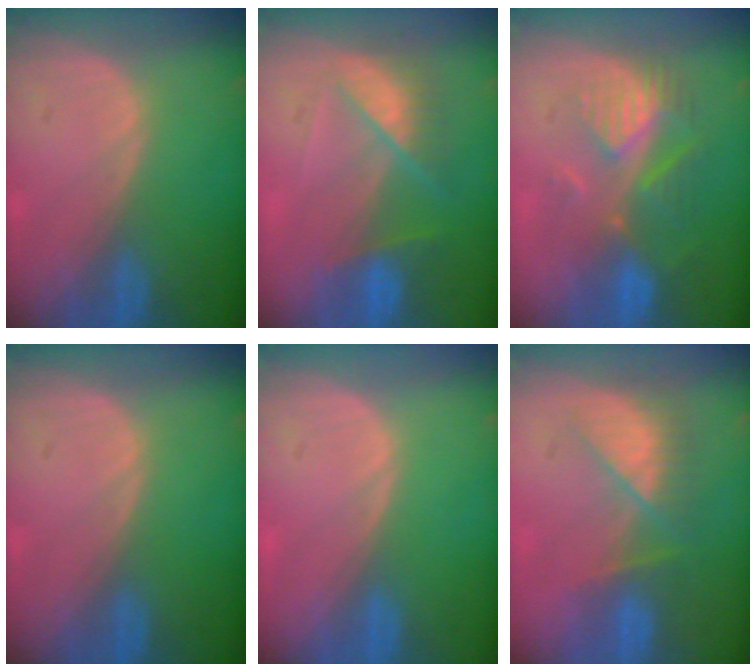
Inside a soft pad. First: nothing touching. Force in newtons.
{"total": 7.3, "press": 6.6, "slide": 3.3}
{"total": 8.8, "press": 7.9, "slide": 3.8}
{"total": 0.0}
{"total": 0.0}
{"total": 7.9, "press": 7.0, "slide": 3.7}